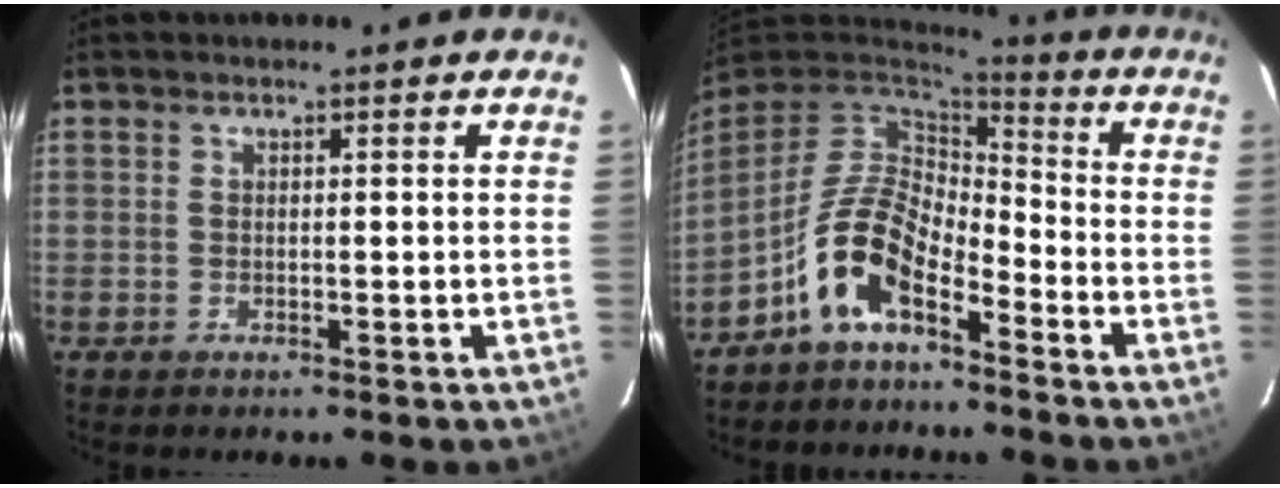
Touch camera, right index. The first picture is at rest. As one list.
[{"total": 11.8, "force": [-6.6, 5.5, 8.1], "torque": [-0.165, 0.013, -0.130]}]